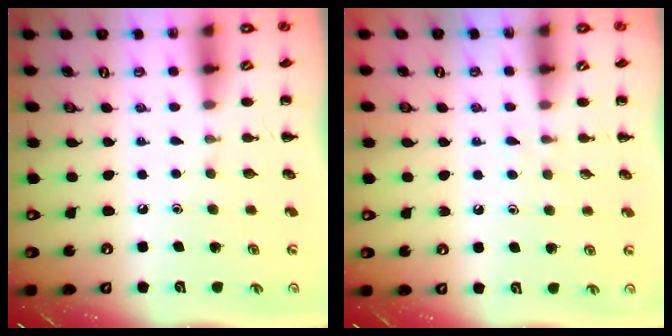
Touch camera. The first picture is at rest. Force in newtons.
{"total": 2.4, "press": 2.3, "slide": 1.0}